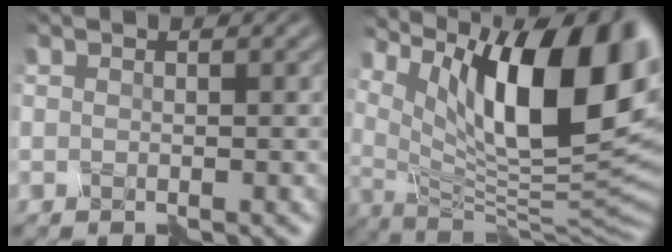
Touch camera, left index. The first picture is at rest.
{"total": 14.5, "force": [6.3, 4.6, 12.2], "torque": [-0.177, 0.005, 0.110]}